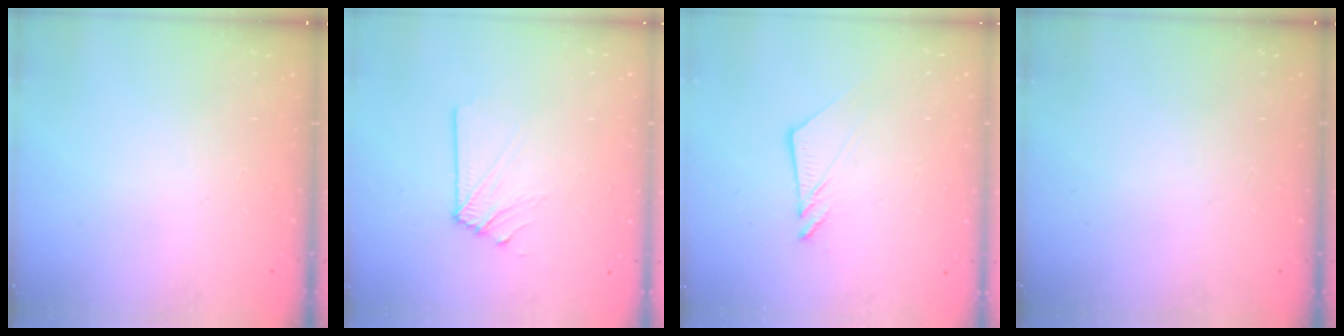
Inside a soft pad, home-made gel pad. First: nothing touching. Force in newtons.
{"total": 2.9, "press": 2.8, "slide": 0.5}
{"total": 6.7, "press": 6.7, "slide": 0.1}
{"total": 0.0}